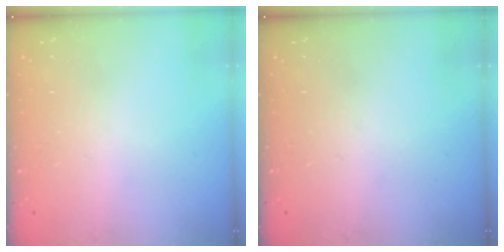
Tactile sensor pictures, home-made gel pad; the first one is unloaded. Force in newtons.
{"total": 0.0}